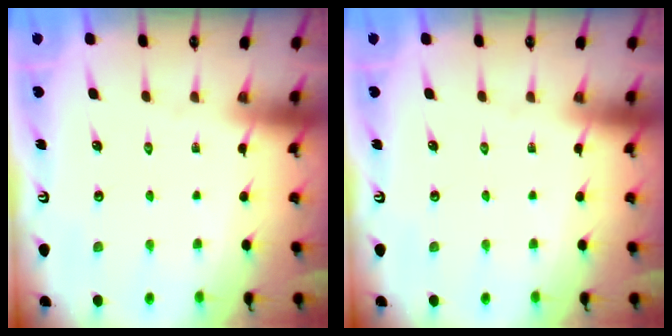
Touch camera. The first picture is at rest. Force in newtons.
{"total": 0.0}